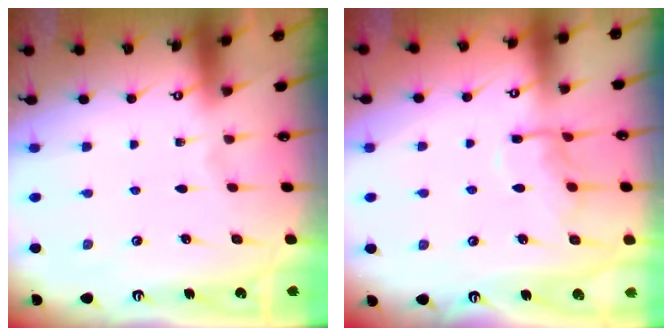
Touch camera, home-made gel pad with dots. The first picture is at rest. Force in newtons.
{"total": 8.6, "press": 8.6, "slide": 0.6}